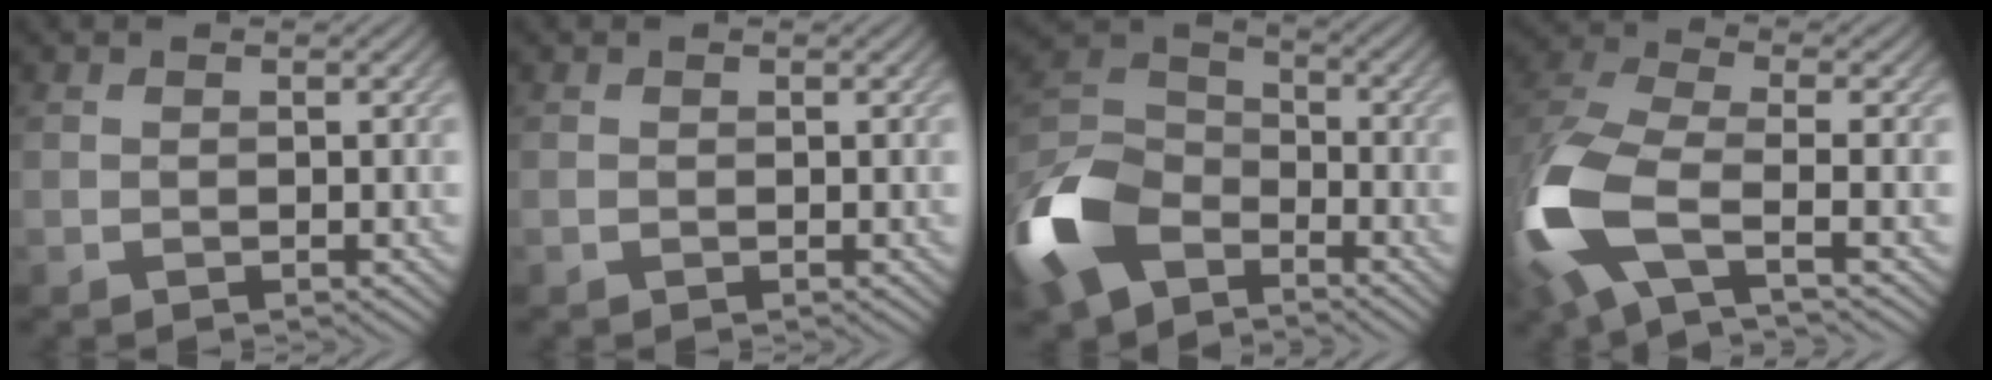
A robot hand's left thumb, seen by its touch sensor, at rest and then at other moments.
{"total": 0.0}
{"total": 14.4, "force": [-7.5, 8.7, 8.7], "torque": [-0.240, -0.025, -0.161]}
{"total": 12.3, "force": [-4.1, 5.7, 10.2], "torque": [-0.270, -0.027, -0.086]}